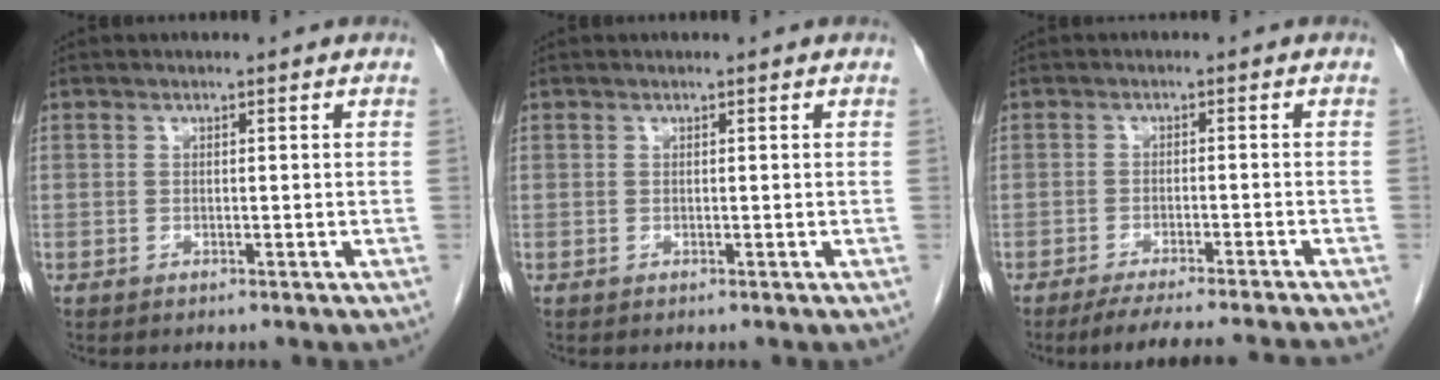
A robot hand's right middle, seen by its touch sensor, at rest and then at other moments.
{"total": 0.0}
{"total": 12.8, "force": [-11.7, -0.4, 5.2], "torque": [-0.060, -0.021, -0.159]}